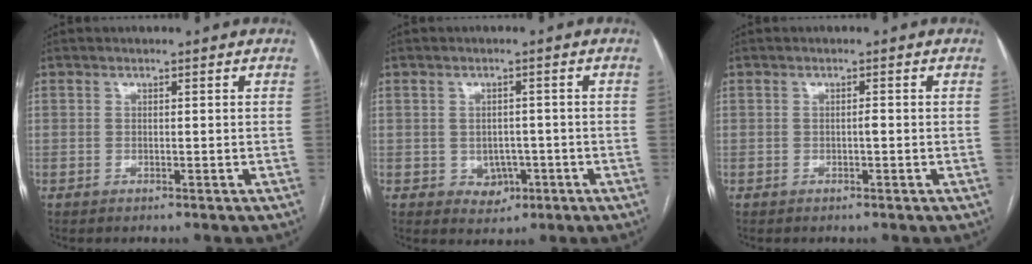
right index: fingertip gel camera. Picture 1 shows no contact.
{"total": 3.4, "force": [-1.1, 2.8, 1.6], "torque": [-0.011, 0.004, -0.005]}
{"total": 0.6, "force": [-0.2, -0.1, 0.5], "torque": [-0.009, 0.001, -0.004]}